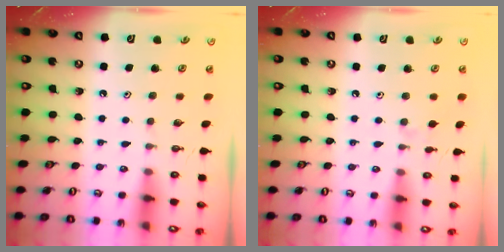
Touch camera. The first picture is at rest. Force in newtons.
{"total": 3.7, "press": 3.7, "slide": 0.6}